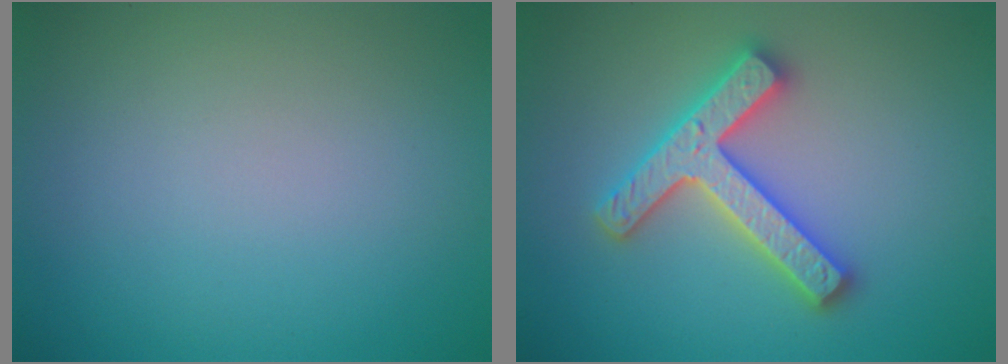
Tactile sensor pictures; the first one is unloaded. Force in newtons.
{"total": 4.8, "press": 4.7, "slide": 0.9}